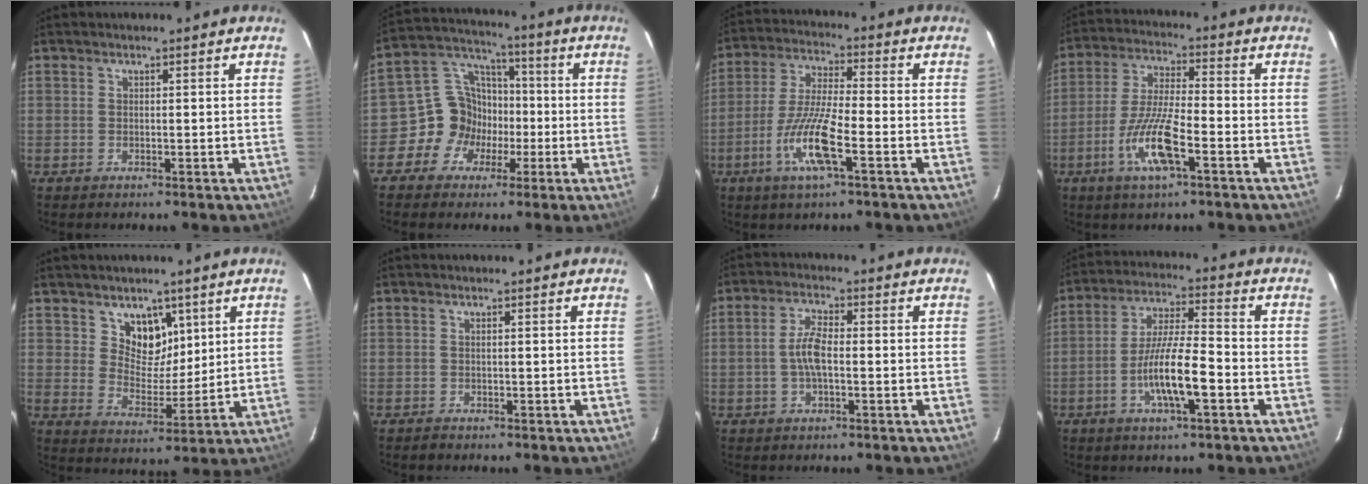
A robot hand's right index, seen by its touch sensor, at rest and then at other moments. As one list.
[{"total": 10.3, "force": [-3.8, 9.2, 2.7], "torque": [-0.057, 0.047, -0.063]}, {"total": 11.3, "force": [-4.9, 1.5, 10.1], "torque": [-0.211, -0.007, -0.098]}, {"total": 11.2, "force": [-5.2, 2.2, 9.6], "torque": [-0.201, -0.007, -0.102]}, {"total": 7.5, "force": [4.2, 5.6, 2.8], "torque": [-0.035, -0.013, 0.076]}, {"total": 0.7, "force": [-0.7, 0.2, 0.1], "torque": [-0.004, 0.002, -0.010]}, {"total": 4.9, "force": [-0.9, 1.6, 4.5], "torque": [-0.094, 0.008, -0.017]}, {"total": 10.8, "force": [-4.1, 1.7, 9.8], "torque": [-0.191, -0.004, -0.077]}]